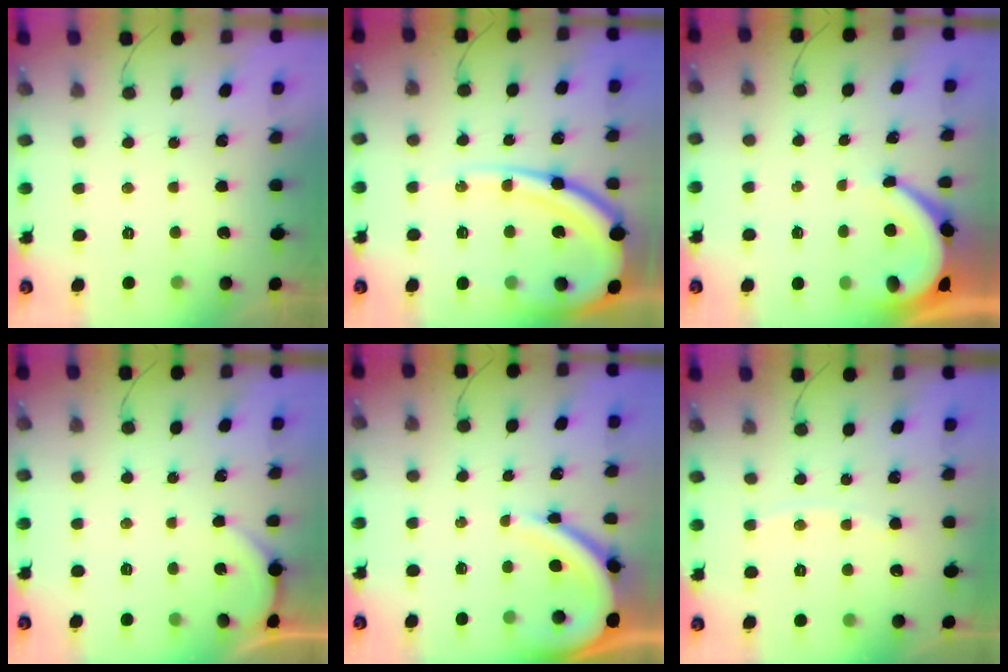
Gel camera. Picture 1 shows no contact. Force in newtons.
{"total": 18.6, "press": 18.5, "slide": 2.0}
{"total": 5.3, "press": 5.3, "slide": 0.5}
{"total": 1.6, "press": 1.6, "slide": 0.2}
{"total": 8.9, "press": 8.8, "slide": 0.8}
{"total": 3.6, "press": 3.6, "slide": 0.6}